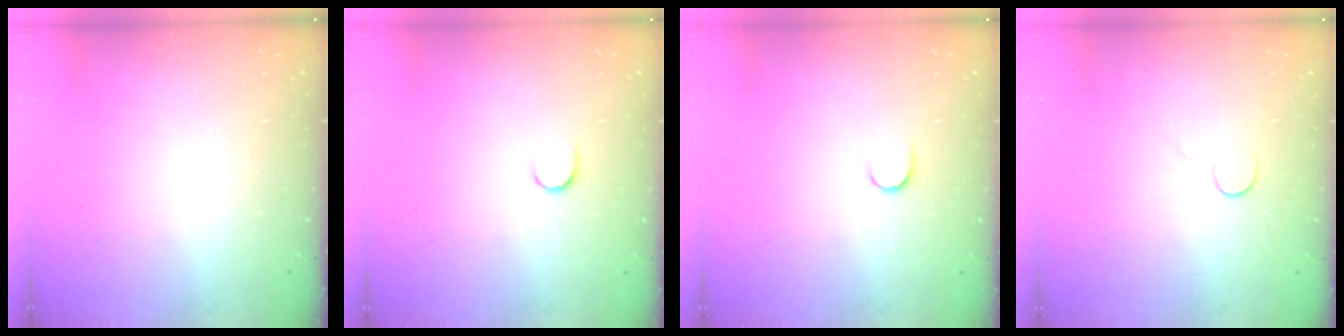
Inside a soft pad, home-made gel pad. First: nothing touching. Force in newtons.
{"total": 3.9, "press": 3.9, "slide": 0.4}
{"total": 3.9, "press": 3.9, "slide": 0.4}
{"total": 5.6, "press": 5.5, "slide": 0.6}